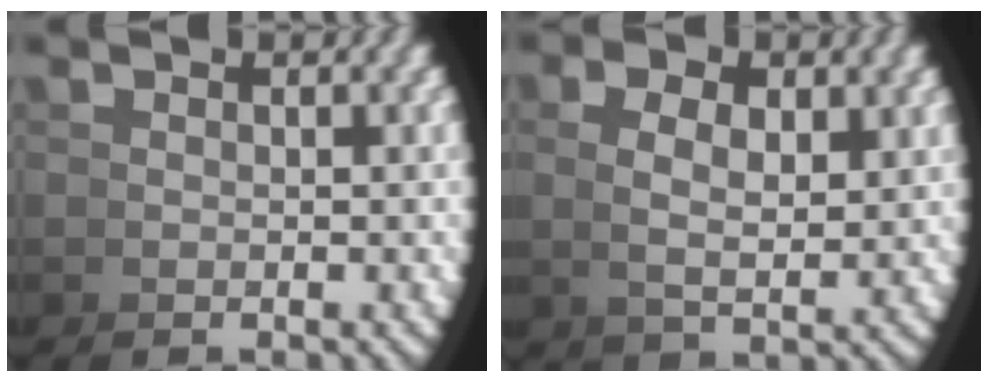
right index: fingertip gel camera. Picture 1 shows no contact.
{"total": 2.5, "force": [1.4, 0.5, 2.0], "torque": [-0.026, -0.001, 0.033]}